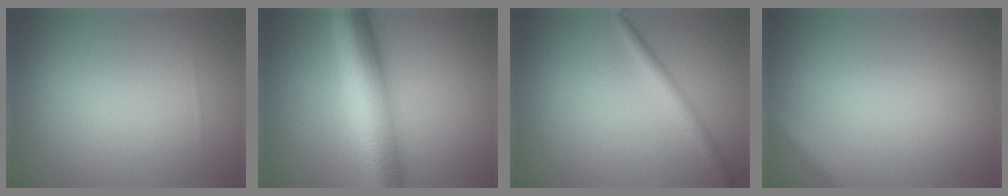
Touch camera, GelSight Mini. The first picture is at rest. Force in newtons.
{"total": 9.7, "press": 9.7, "slide": 0.2}
{"total": 1.9, "press": 1.9, "slide": 0.1}
{"total": 2.3, "press": 2.3, "slide": 0.1}